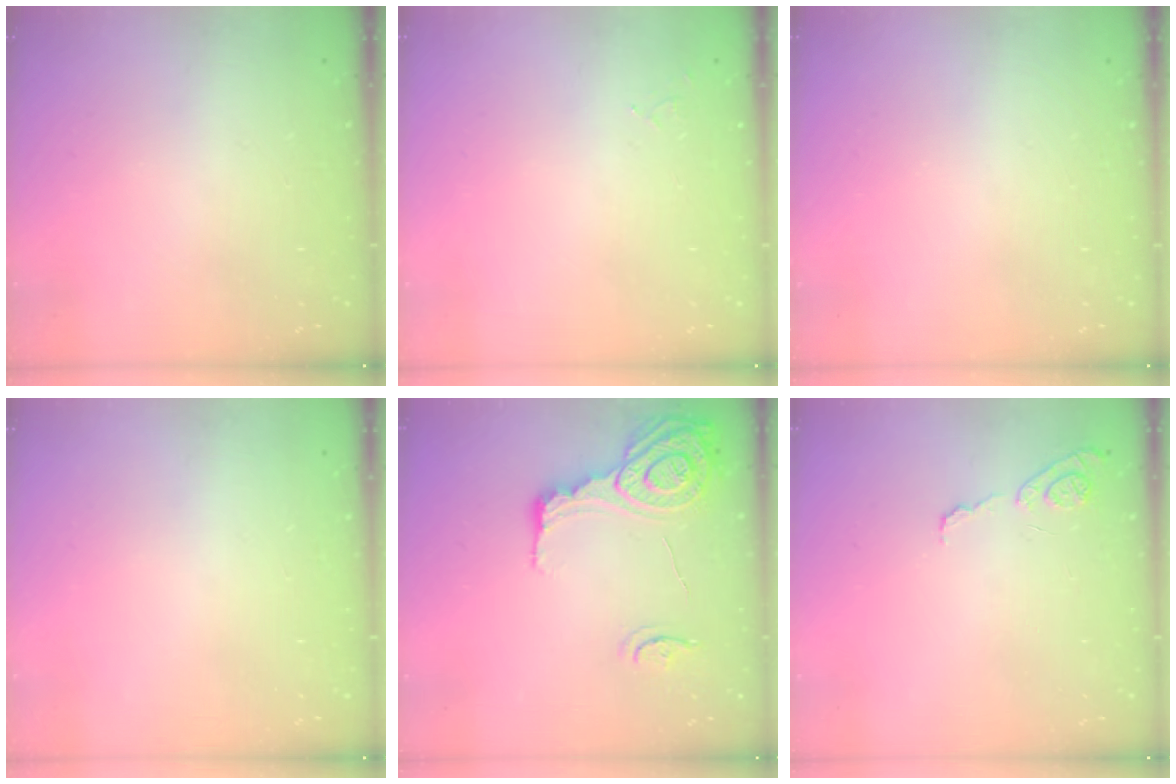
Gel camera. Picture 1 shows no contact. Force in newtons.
{"total": 5.2, "press": 5.2, "slide": 0.4}
{"total": 0.0}
{"total": 0.0}
{"total": 16.9, "press": 16.8, "slide": 1.4}
{"total": 7.6, "press": 7.5, "slide": 0.8}